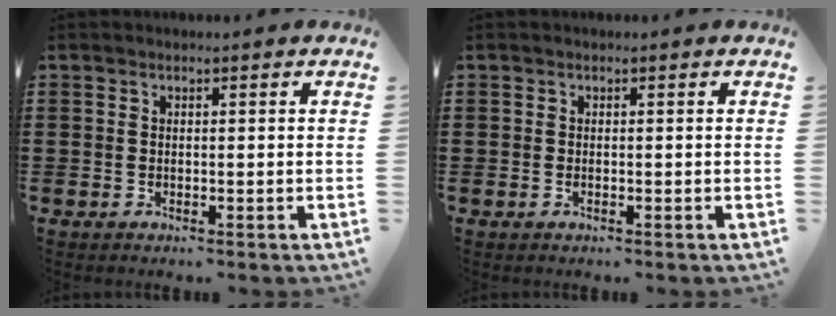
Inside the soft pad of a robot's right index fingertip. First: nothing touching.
{"total": 0.0}